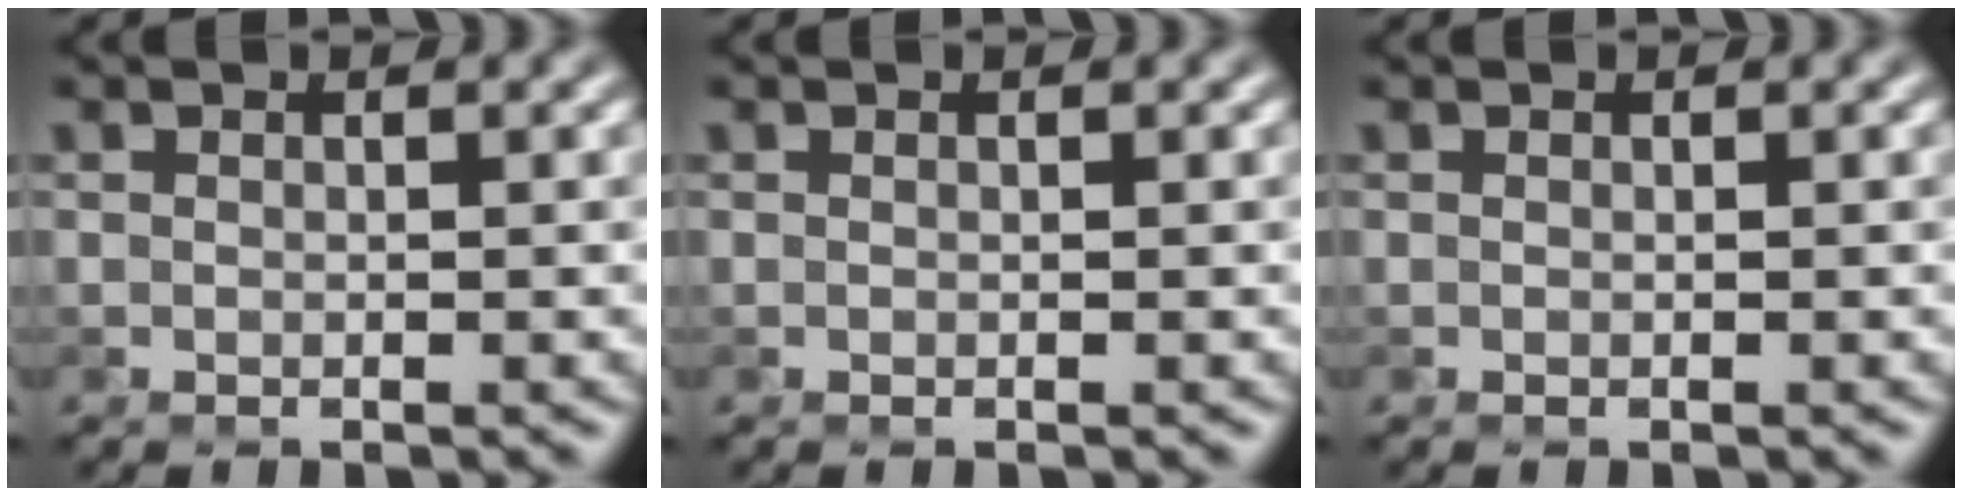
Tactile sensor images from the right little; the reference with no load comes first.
{"total": 0.0}
{"total": 0.0}